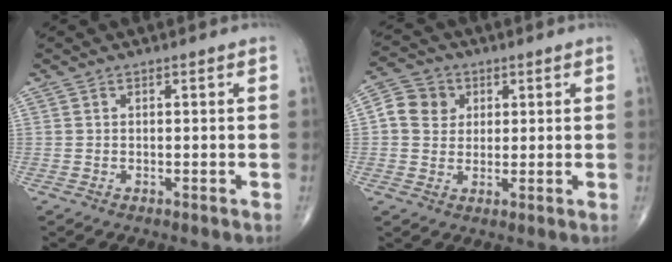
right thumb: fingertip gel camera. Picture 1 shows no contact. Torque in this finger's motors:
{"motor_torque": [-0.25, 0.28, 0.04, 0.00, 0.14]}